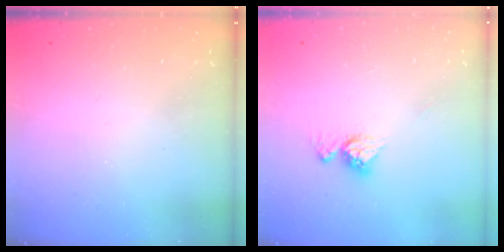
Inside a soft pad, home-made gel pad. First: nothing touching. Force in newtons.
{"total": 9.4, "press": 9.4, "slide": 0.8}